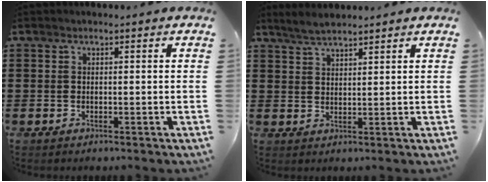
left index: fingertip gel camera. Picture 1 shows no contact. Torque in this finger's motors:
{"motor_torque": [1.07, 1.07, 0.08, 0.08]}